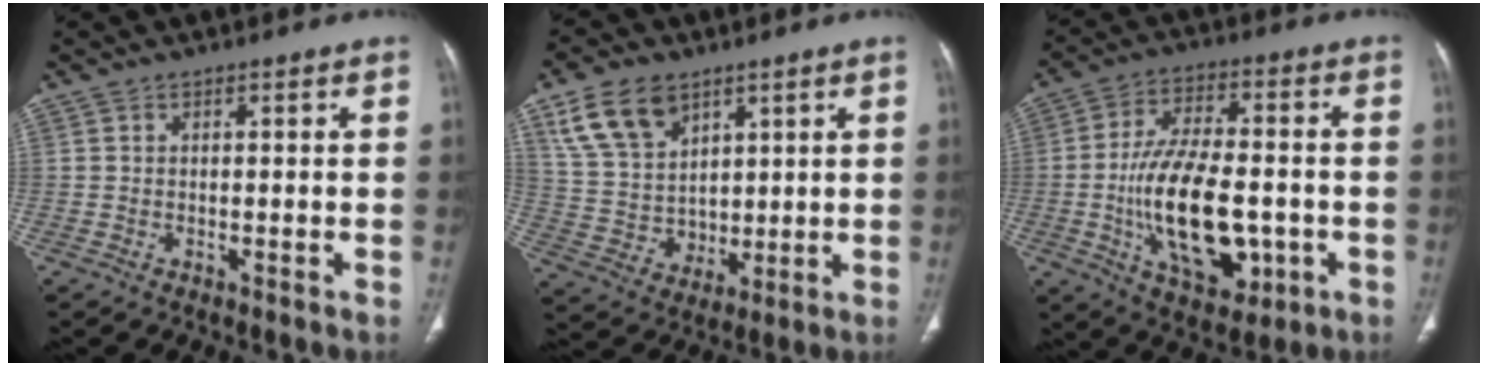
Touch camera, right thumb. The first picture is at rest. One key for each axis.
{"total": 13.3, "fx": 7.1, "fy": 9.2, "fz": 6.4, "tx": -0.095, "ty": -0.029, "tz": 0.149}
{"total": 19.0, "fx": -3.6, "fy": 9.6, "fz": 16.0, "tx": -0.260, "ty": 0.011, "tz": -0.047}